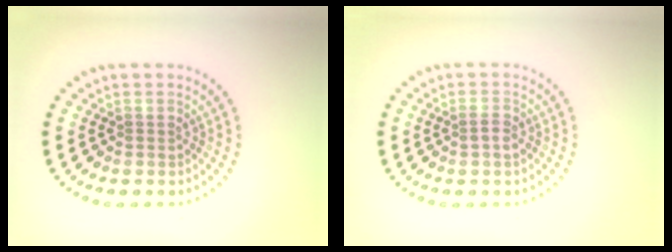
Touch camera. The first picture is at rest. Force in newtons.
{"total": 1.1, "press": 1.1, "slide": 0.2}